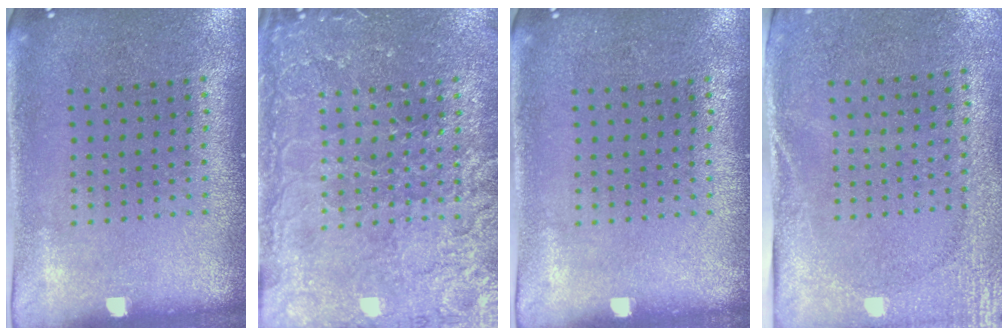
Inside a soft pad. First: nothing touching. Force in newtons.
{"total": 3.8, "press": 3.8, "slide": 0.5}
{"total": 0.0}
{"total": 2.7, "press": 2.2, "slide": 1.6}